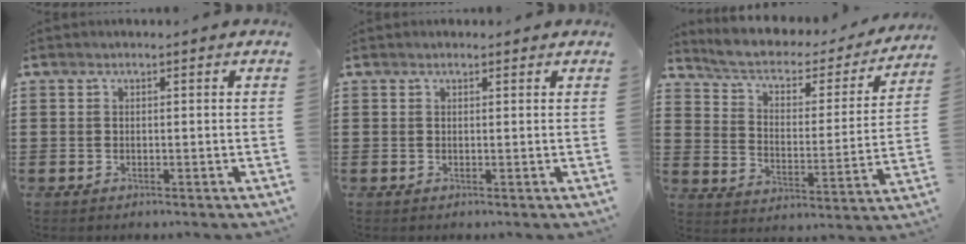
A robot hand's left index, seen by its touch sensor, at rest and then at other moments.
{"total": 0.6, "force": [0.5, 0.3, 0.0], "torque": [-0.003, 0.003, 0.010]}
{"total": 4.5, "force": [3.4, 2.2, 2.0], "torque": [-0.060, -0.023, 0.051]}